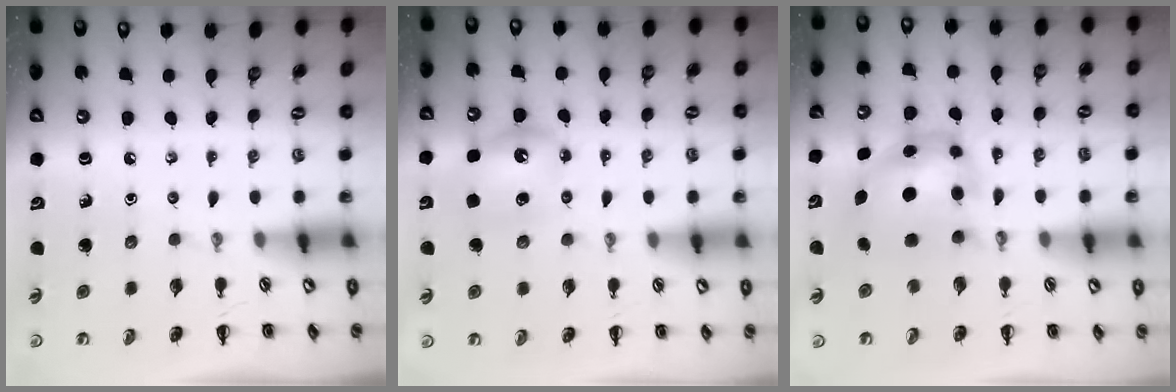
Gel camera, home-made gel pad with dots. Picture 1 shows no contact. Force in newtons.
{"total": 6.5, "press": 6.4, "slide": 1.1}
{"total": 5.9, "press": 5.7, "slide": 1.3}